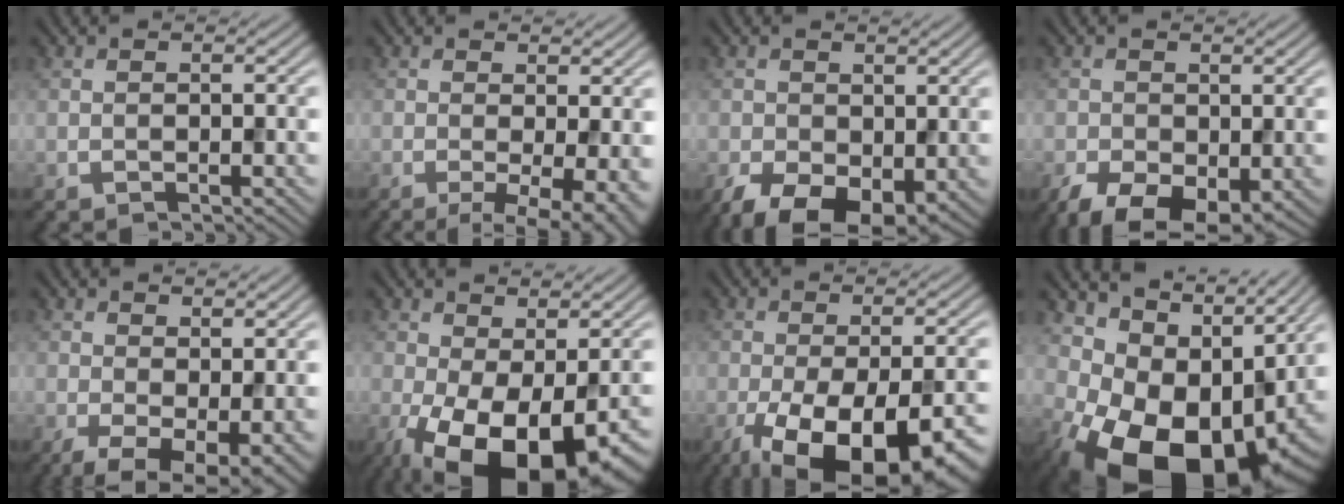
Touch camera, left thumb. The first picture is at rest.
{"total": 6.1, "force": [-1.4, 1.5, 5.8], "torque": [-0.087, -0.009, -0.017]}
{"total": 7.9, "force": [-2.8, 4.9, 5.4], "torque": [-0.111, -0.029, -0.040]}
{"total": 7.4, "force": [-3.5, 4.3, 4.9], "torque": [-0.100, -0.028, -0.055]}
{"total": 7.1, "force": [-1.5, 3.7, 5.9], "torque": [-0.107, -0.023, -0.012]}
{"total": 13.5, "force": [-4.7, 6.6, 10.8], "torque": [-0.196, -0.027, -0.063]}
{"total": 16.2, "force": [-8.5, 6.8, 12.0], "torque": [-0.188, -0.050, -0.103]}
{"total": 15.9, "force": [-0.5, 10.5, 11.9], "torque": [-0.188, -0.034, 0.019]}